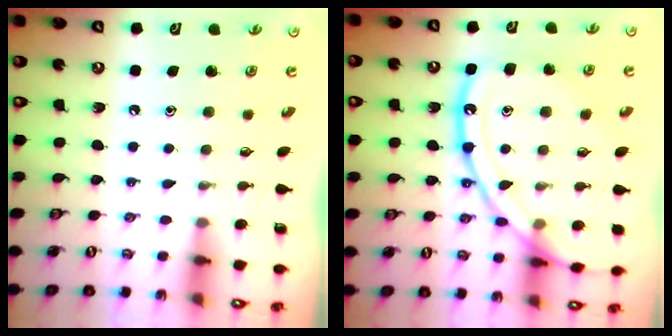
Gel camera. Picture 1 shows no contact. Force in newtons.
{"total": 18.5, "press": 18.4, "slide": 1.6}